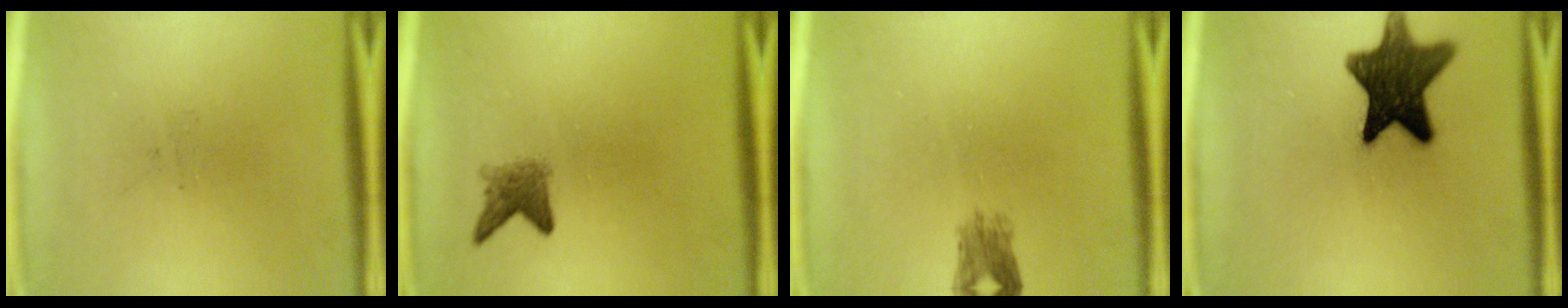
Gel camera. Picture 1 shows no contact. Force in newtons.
{"total": 2.6}
{"total": 2.5}
{"total": 13.3}